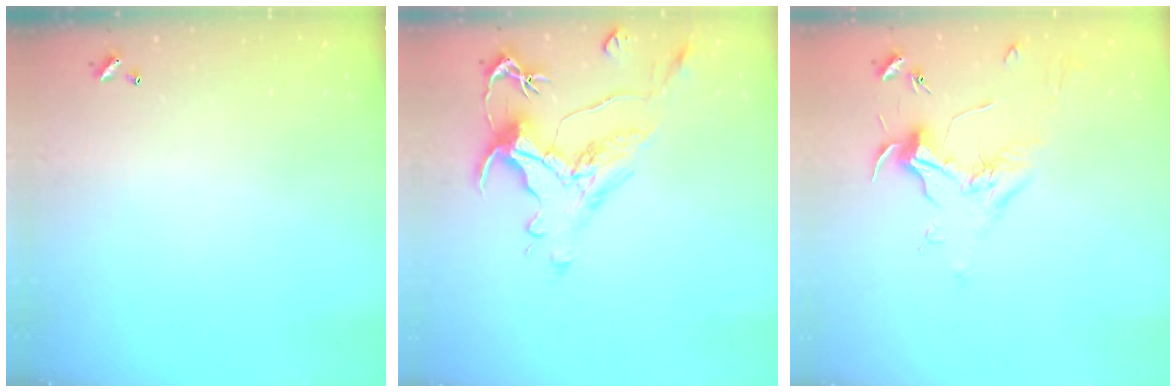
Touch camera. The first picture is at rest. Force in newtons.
{"total": 1.3, "press": 0.1, "slide": 1.3}
{"total": 1.8, "press": 1.6, "slide": 0.7}